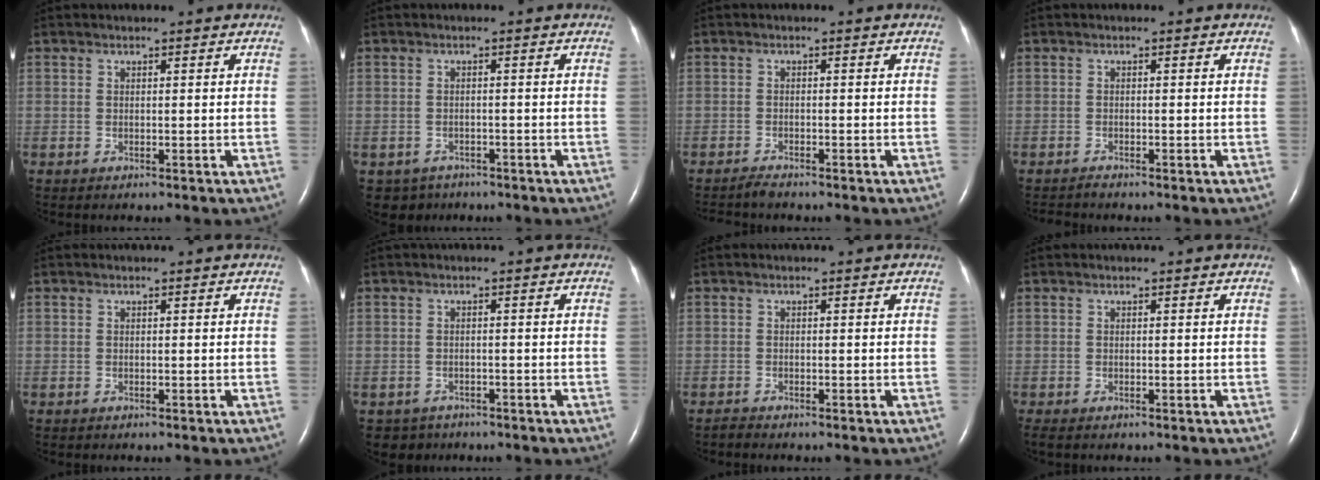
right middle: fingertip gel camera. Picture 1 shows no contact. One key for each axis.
{"total": 3.4, "fx": -2.4, "fy": 2.4, "fz": -0.1, "tx": -0.003, "ty": 0.004, "tz": -0.033}
{"total": 1.5, "fx": -1.5, "fy": -0.2, "fz": 0.2, "tx": -0.009, "ty": -0.007, "tz": -0.026}
{"total": 0.9, "fx": -0.8, "fy": -0.2, "fz": -0.1, "tx": -0.003, "ty": -0.005, "tz": -0.014}
{"total": 0.0}
{"total": 2.9, "fx": -2.2, "fy": 1.9, "fz": -0.4, "tx": -0.002, "ty": 0.004, "tz": -0.033}
{"total": 0.7, "fx": -0.7, "fy": -0.1, "fz": 0.0, "tx": -0.005, "ty": -0.005, "tz": -0.015}
{"total": 1.0, "fx": -0.8, "fy": 0.2, "fz": 0.5, "tx": -0.015, "ty": -0.005, "tz": -0.013}